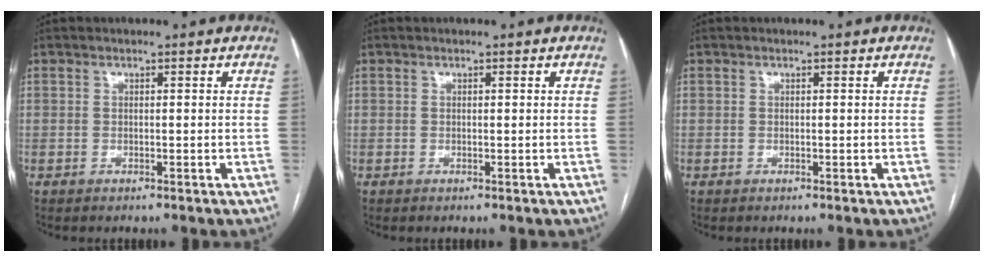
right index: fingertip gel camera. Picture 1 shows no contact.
{"total": 0.0}
{"total": 0.0}